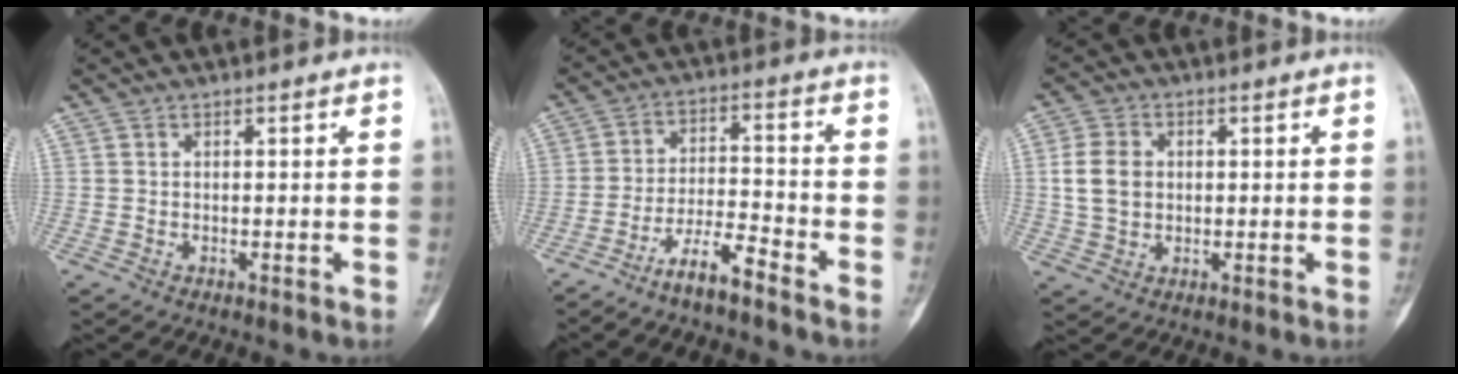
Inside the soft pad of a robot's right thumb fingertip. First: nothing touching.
{"total": 6.9, "force": [-5.5, 0.6, 4.1], "torque": [-0.081, 0.044, -0.108]}
{"total": 6.6, "force": [0.7, 5.1, 4.1], "torque": [-0.072, 0.006, 0.015]}